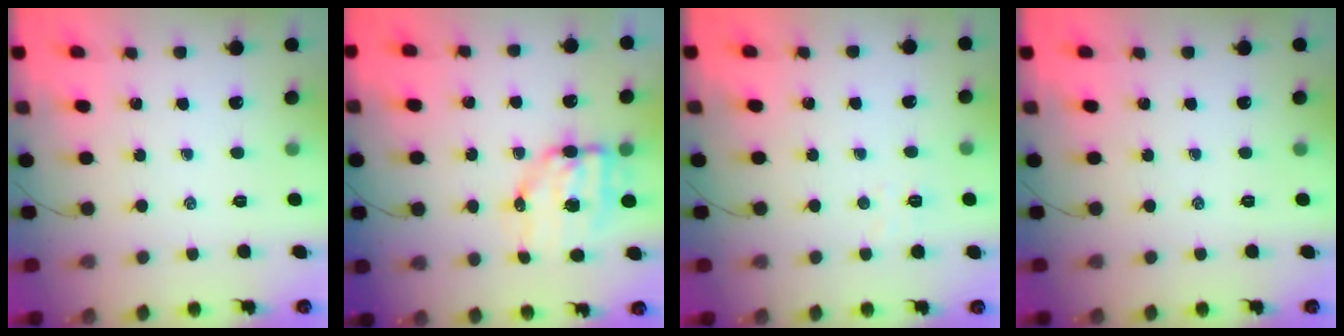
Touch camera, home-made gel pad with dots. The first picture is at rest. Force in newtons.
{"total": 8.3, "press": 8.1, "slide": 1.6}
{"total": 3.9, "press": 3.8, "slide": 1.0}
{"total": 0.0}